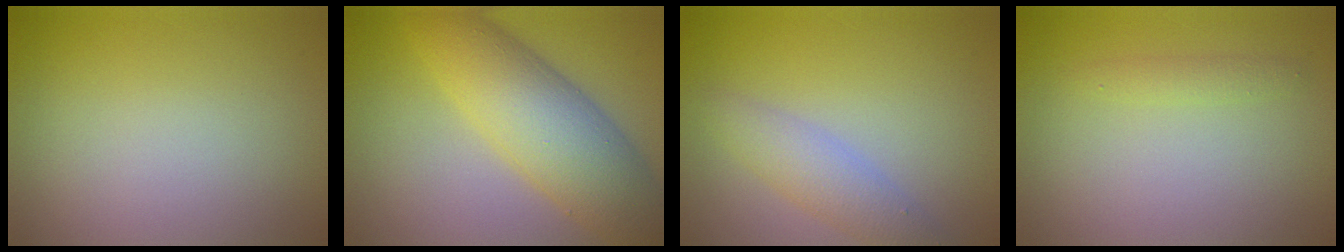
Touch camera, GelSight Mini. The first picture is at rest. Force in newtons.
{"total": 8.5, "press": 8.5, "slide": 0.2}
{"total": 3.0, "press": 3.0, "slide": 0.1}
{"total": 1.1, "press": 1.1, "slide": 0.1}